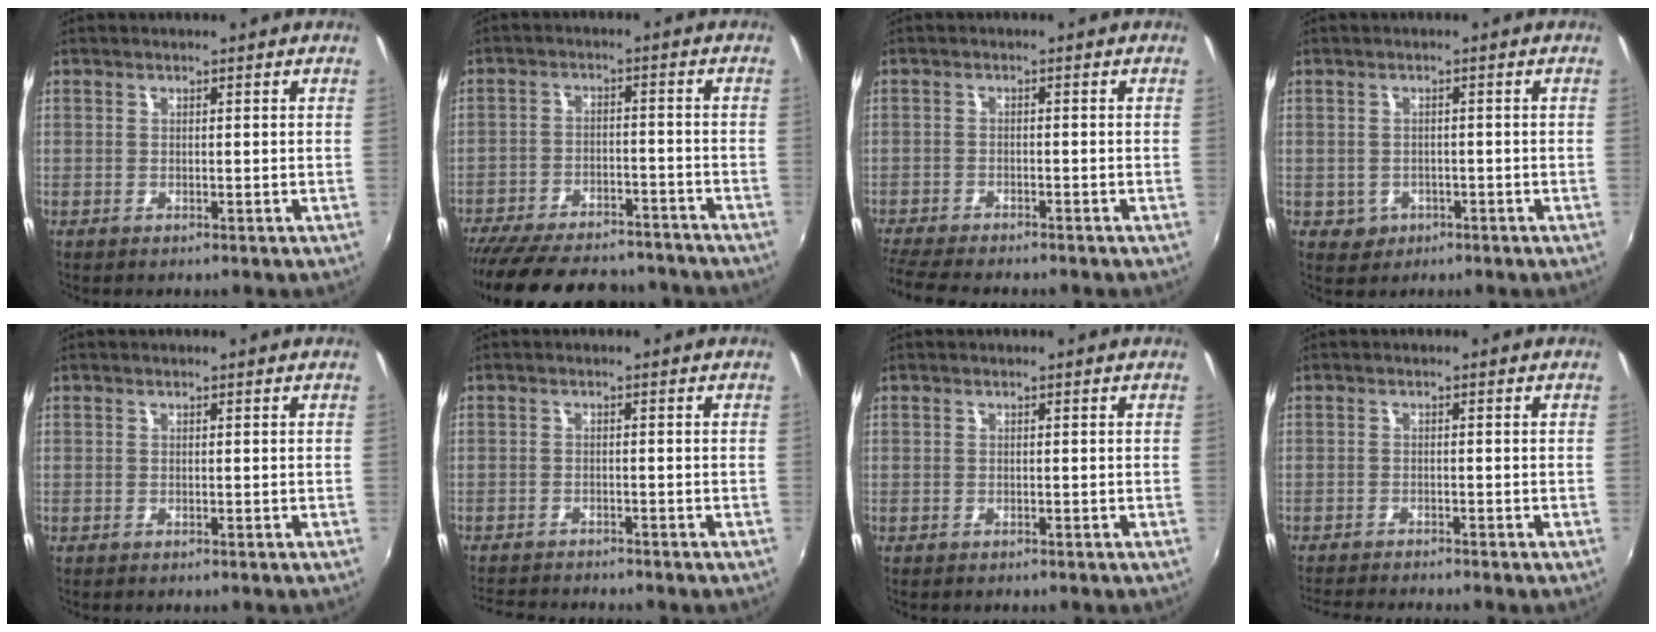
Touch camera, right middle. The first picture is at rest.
{"total": 21.7, "force": [-18.6, 6.9, 8.8], "torque": [-0.186, -0.006, -0.256]}
{"total": 8.3, "force": [-7.5, 1.1, 3.5], "torque": [-0.094, -0.027, -0.126]}
{"total": 3.3, "force": [-1.0, 3.0, 0.9], "torque": [-0.026, 0.001, -0.008]}
{"total": 0.0}
{"total": 6.5, "force": [-6.1, 1.0, 1.8], "torque": [-0.055, -0.012, -0.100]}
{"total": 0.0}
{"total": 5.0, "force": [-4.8, -0.5, 1.6], "torque": [-0.046, -0.018, -0.083]}